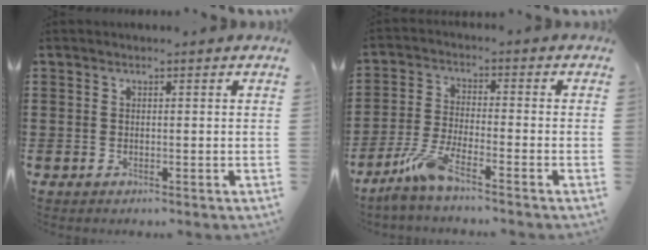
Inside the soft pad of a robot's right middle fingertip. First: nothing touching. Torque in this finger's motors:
{"motor_torque": [0.10, -0.40, 0.35, 0.12]}